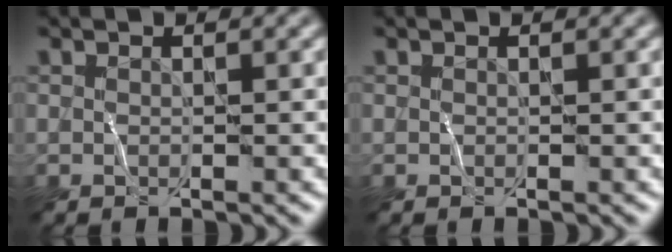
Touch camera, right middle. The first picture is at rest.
{"total": 0.0}